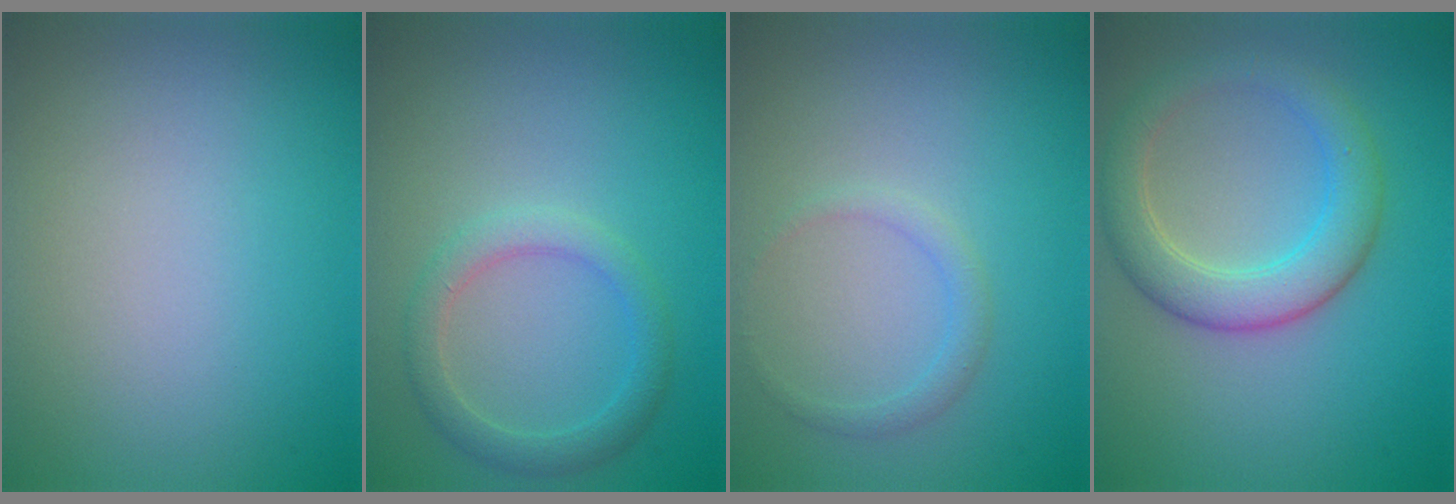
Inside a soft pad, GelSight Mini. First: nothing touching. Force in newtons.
{"total": 2.5, "press": 2.5, "slide": 0.1}
{"total": 1.3, "press": 1.3, "slide": 0.1}
{"total": 4.8, "press": 4.7, "slide": 0.3}